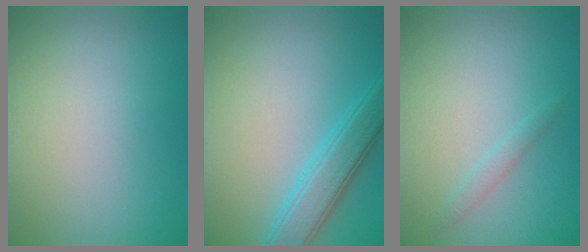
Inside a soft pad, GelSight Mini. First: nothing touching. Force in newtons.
{"total": 4.2, "press": 4.2, "slide": 0.3}
{"total": 1.0, "press": 1.0, "slide": 0.0}